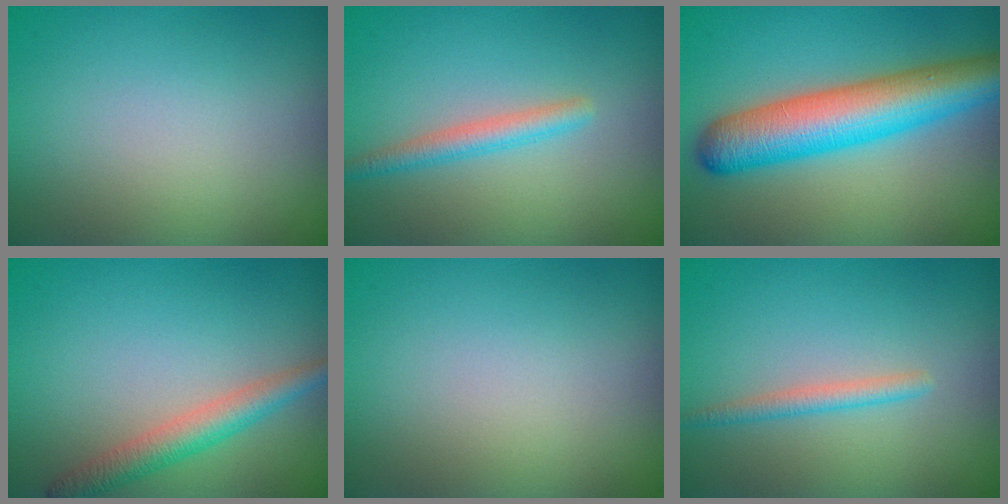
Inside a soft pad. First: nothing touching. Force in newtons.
{"total": 2.0, "press": 2.0, "slide": 0.1}
{"total": 8.6, "press": 8.6, "slide": 0.2}
{"total": 2.9, "press": 2.9, "slide": 0.1}
{"total": 0.0}
{"total": 1.5, "press": 1.5, "slide": 0.1}